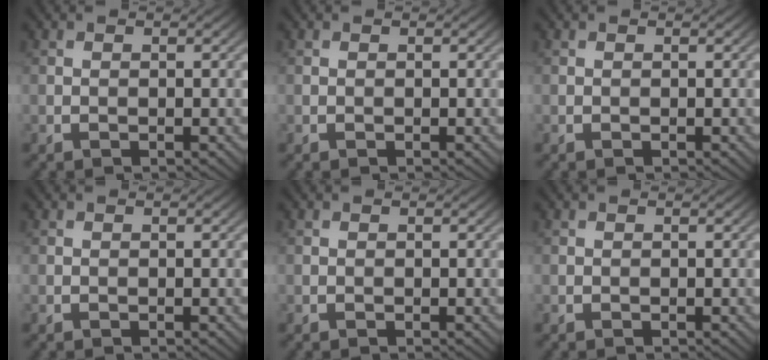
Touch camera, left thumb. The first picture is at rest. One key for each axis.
{"total": 0.0}
{"total": 0.0}
{"total": 0.0}
{"total": 0.0}
{"total": 0.0}